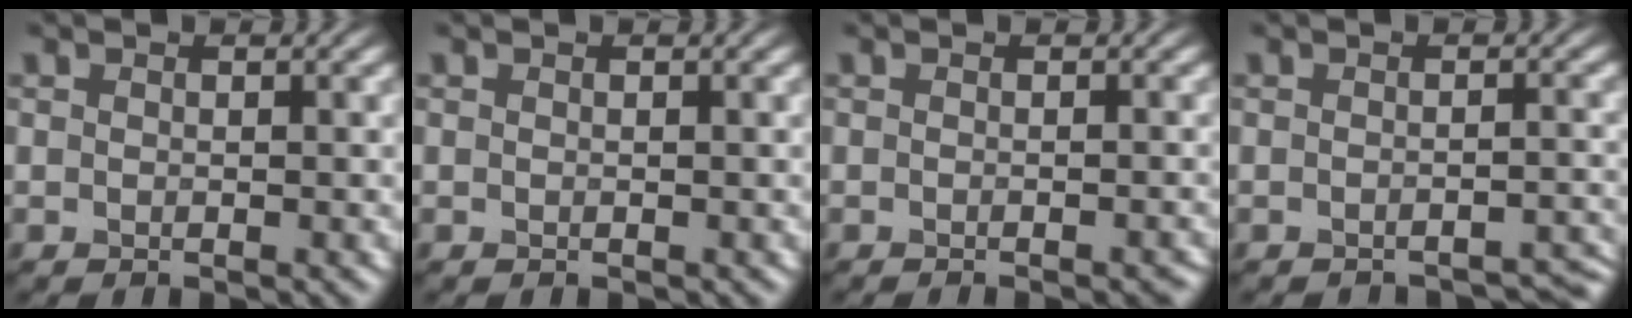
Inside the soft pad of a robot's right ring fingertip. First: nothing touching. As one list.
[{"total": 0.0}, {"total": 1.5, "force": [-1.1, 0.4, 1.0], "torque": [0.002, -0.001, -0.013]}, {"total": 2.6, "force": [-2.5, 0.3, 0.5], "torque": [0.002, 0.001, -0.028]}]